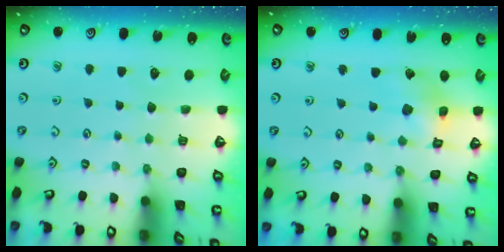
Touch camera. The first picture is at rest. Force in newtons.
{"total": 7.0, "press": 7.0, "slide": 0.7}